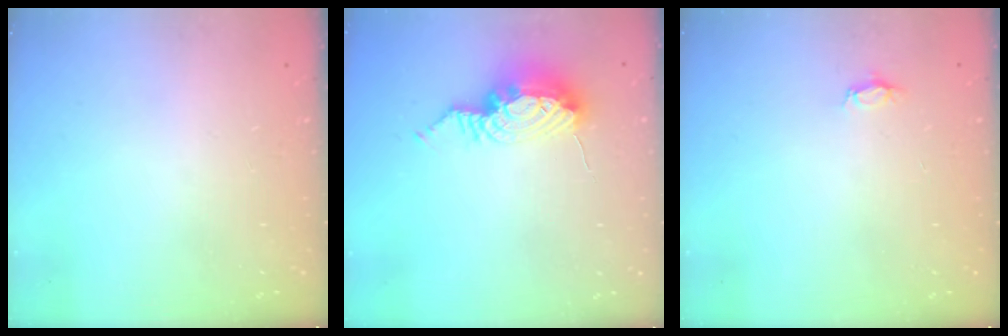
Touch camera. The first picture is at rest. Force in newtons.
{"total": 10.8, "press": 10.4, "slide": 2.8}
{"total": 2.8, "press": 2.8, "slide": 0.4}